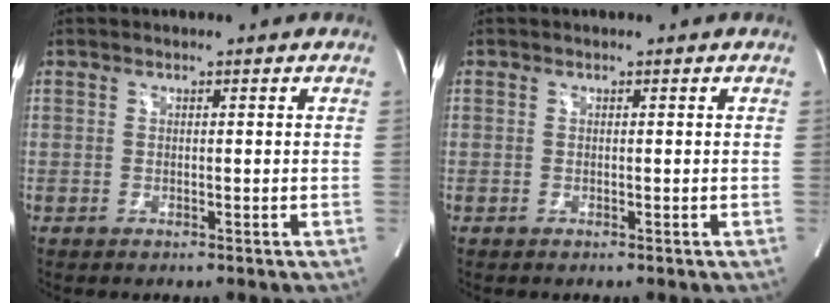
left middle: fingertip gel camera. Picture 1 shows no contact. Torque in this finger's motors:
{"motor_torque": [0.00, 0.00, 0.00, 0.00]}